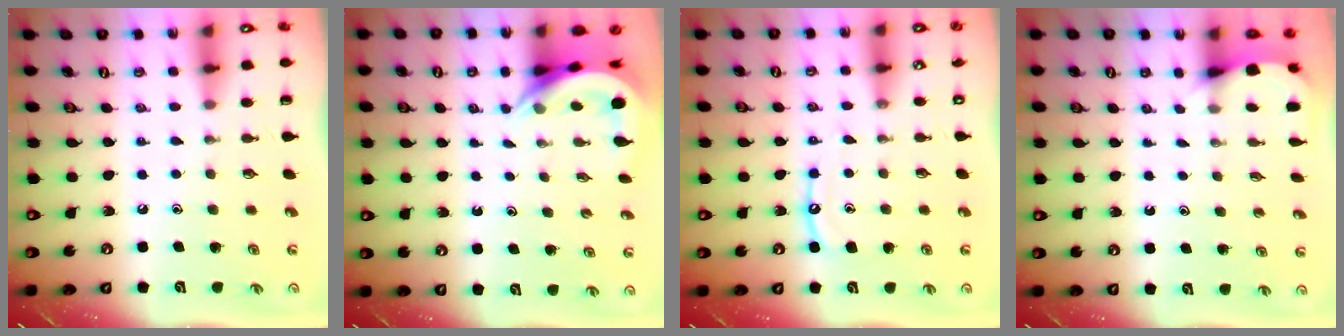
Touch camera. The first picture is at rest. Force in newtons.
{"total": 5.0, "press": 5.0, "slide": 0.3}
{"total": 7.7, "press": 7.6, "slide": 0.7}
{"total": 2.8, "press": 2.8, "slide": 0.3}